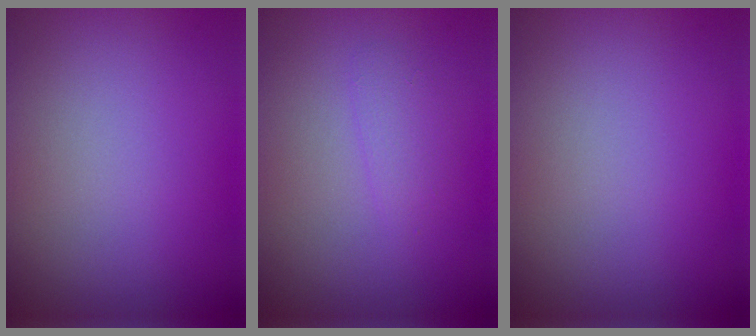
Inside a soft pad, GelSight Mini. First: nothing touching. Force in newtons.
{"total": 1.2, "press": 1.2, "slide": 0.1}
{"total": 0.0}